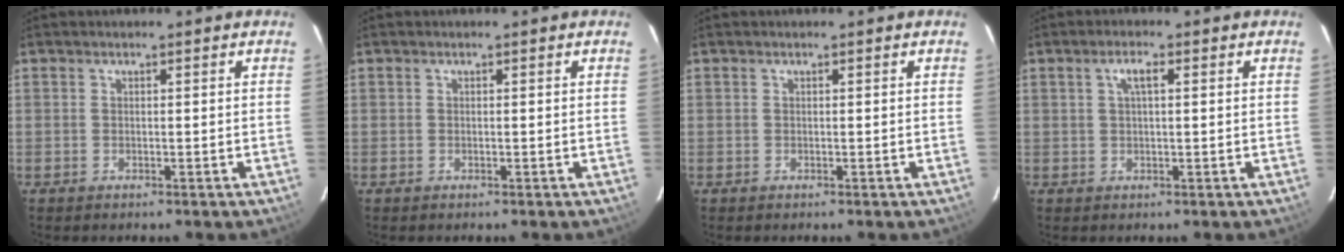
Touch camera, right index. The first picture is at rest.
{"total": 0.0}
{"total": 0.0}
{"total": 2.6, "force": [0.8, 0.7, 2.4], "torque": [-0.048, 0.008, 0.016]}